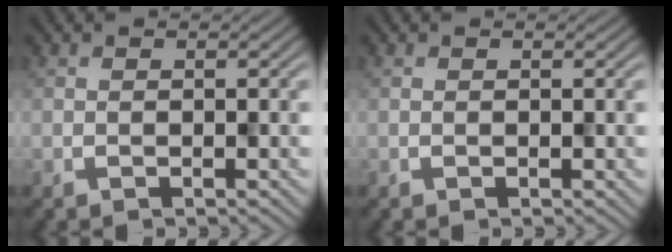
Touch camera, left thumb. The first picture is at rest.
{"total": 0.0}